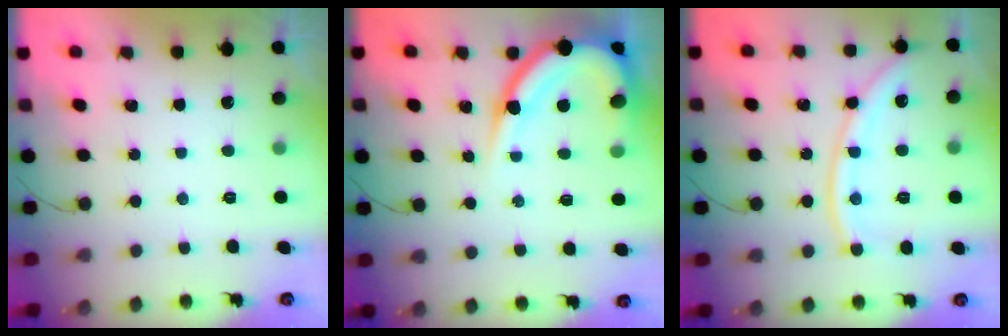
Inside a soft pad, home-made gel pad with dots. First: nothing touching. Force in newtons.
{"total": 14.1, "press": 14.0, "slide": 1.3}
{"total": 11.9, "press": 11.8, "slide": 1.4}